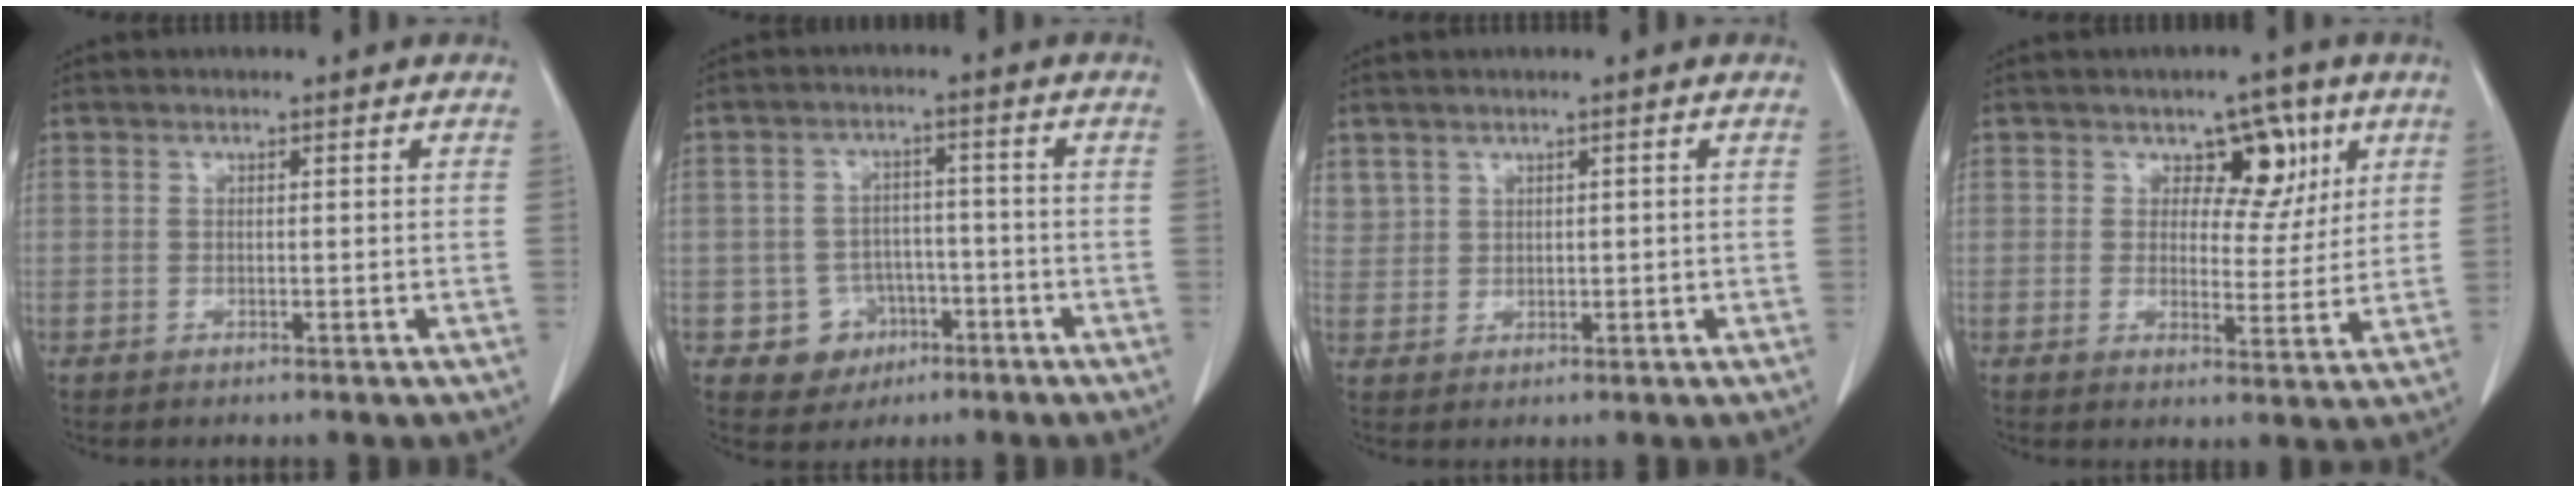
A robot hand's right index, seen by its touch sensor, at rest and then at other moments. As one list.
[{"total": 5.9, "force": [-2.5, 5.3, 0.8], "torque": [-0.005, 0.014, -0.030]}, {"total": 3.1, "force": [2.1, 2.3, 0.4], "torque": [-0.004, 0.007, 0.050]}, {"total": 6.6, "force": [3.1, 4.1, 4.2], "torque": [-0.039, 0.005, 0.044]}]